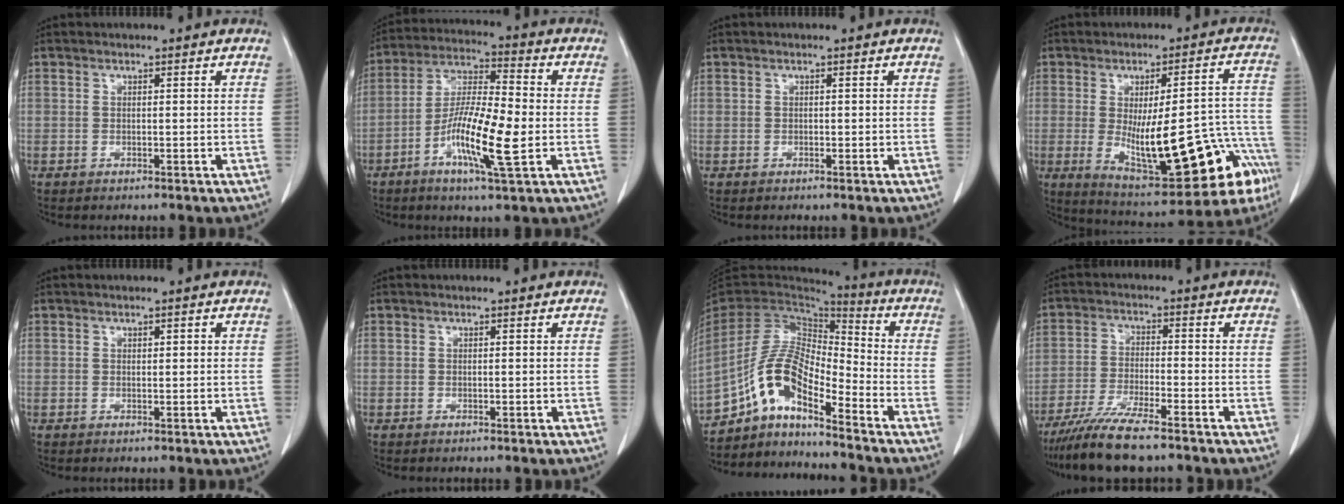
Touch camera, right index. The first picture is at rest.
{"total": 12.8, "force": [-3.5, 1.5, 12.3], "torque": [-0.237, -0.005, -0.068]}
{"total": 0.0}
{"total": 22.3, "force": [-8.0, 6.2, 19.9], "torque": [-0.220, 0.013, -0.090]}
{"total": 0.8, "force": [0.3, 0.3, 0.6], "torque": [-0.009, 0.000, 0.005]}
{"total": 0.0}
{"total": 12.2, "force": [-8.2, 3.2, 8.4], "torque": [-0.176, 0.027, -0.153]}
{"total": 9.1, "force": [-7.4, 0.7, 5.3], "torque": [-0.095, -0.024, -0.130]}